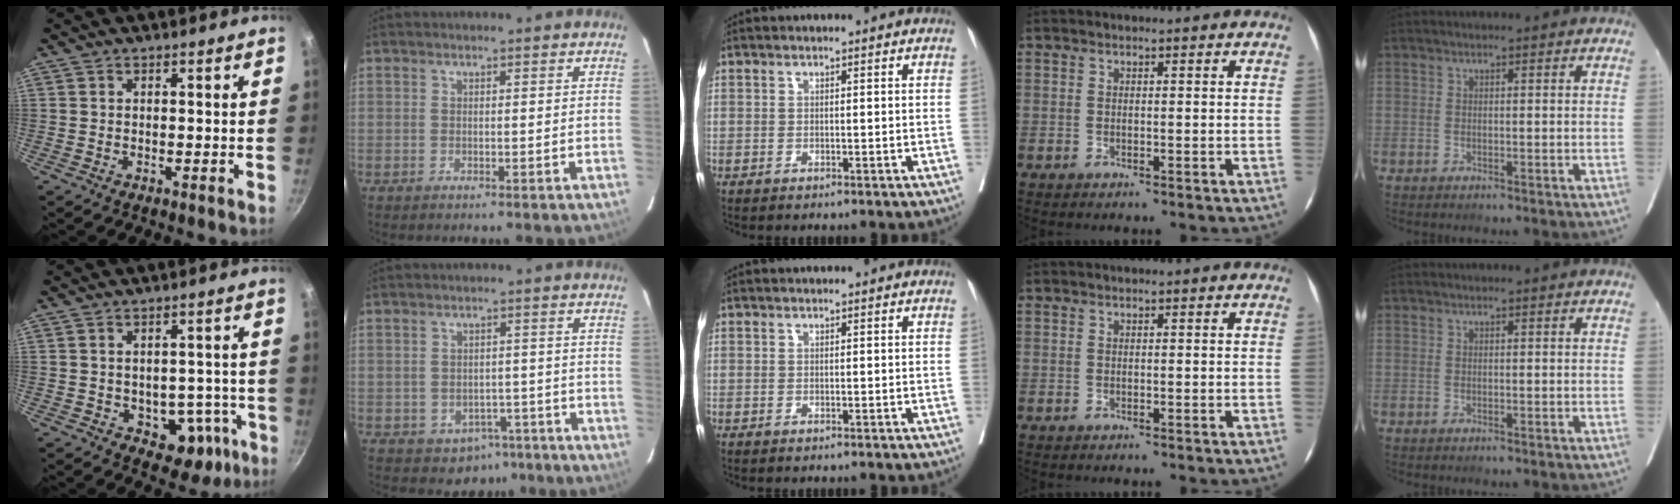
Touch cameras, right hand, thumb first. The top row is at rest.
{"thumb": {"total": 9.1, "force": [-3.4, 6.2, 5.7], "torque": [-0.038, 0.032, -0.030]}, "index": {"total": 6.0, "force": [-3.5, 4.6, 1.4], "torque": [-0.010, 0.012, -0.038]}}